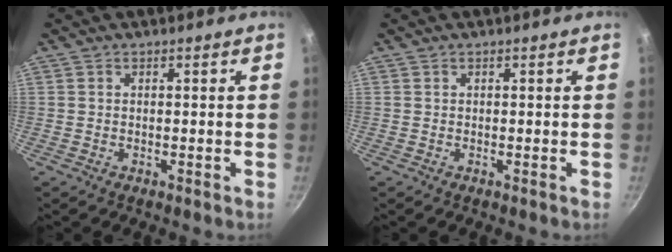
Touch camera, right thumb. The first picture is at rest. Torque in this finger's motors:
{"motor_torque": [0.07, -0.05, -0.03, 0.22, 0.03]}